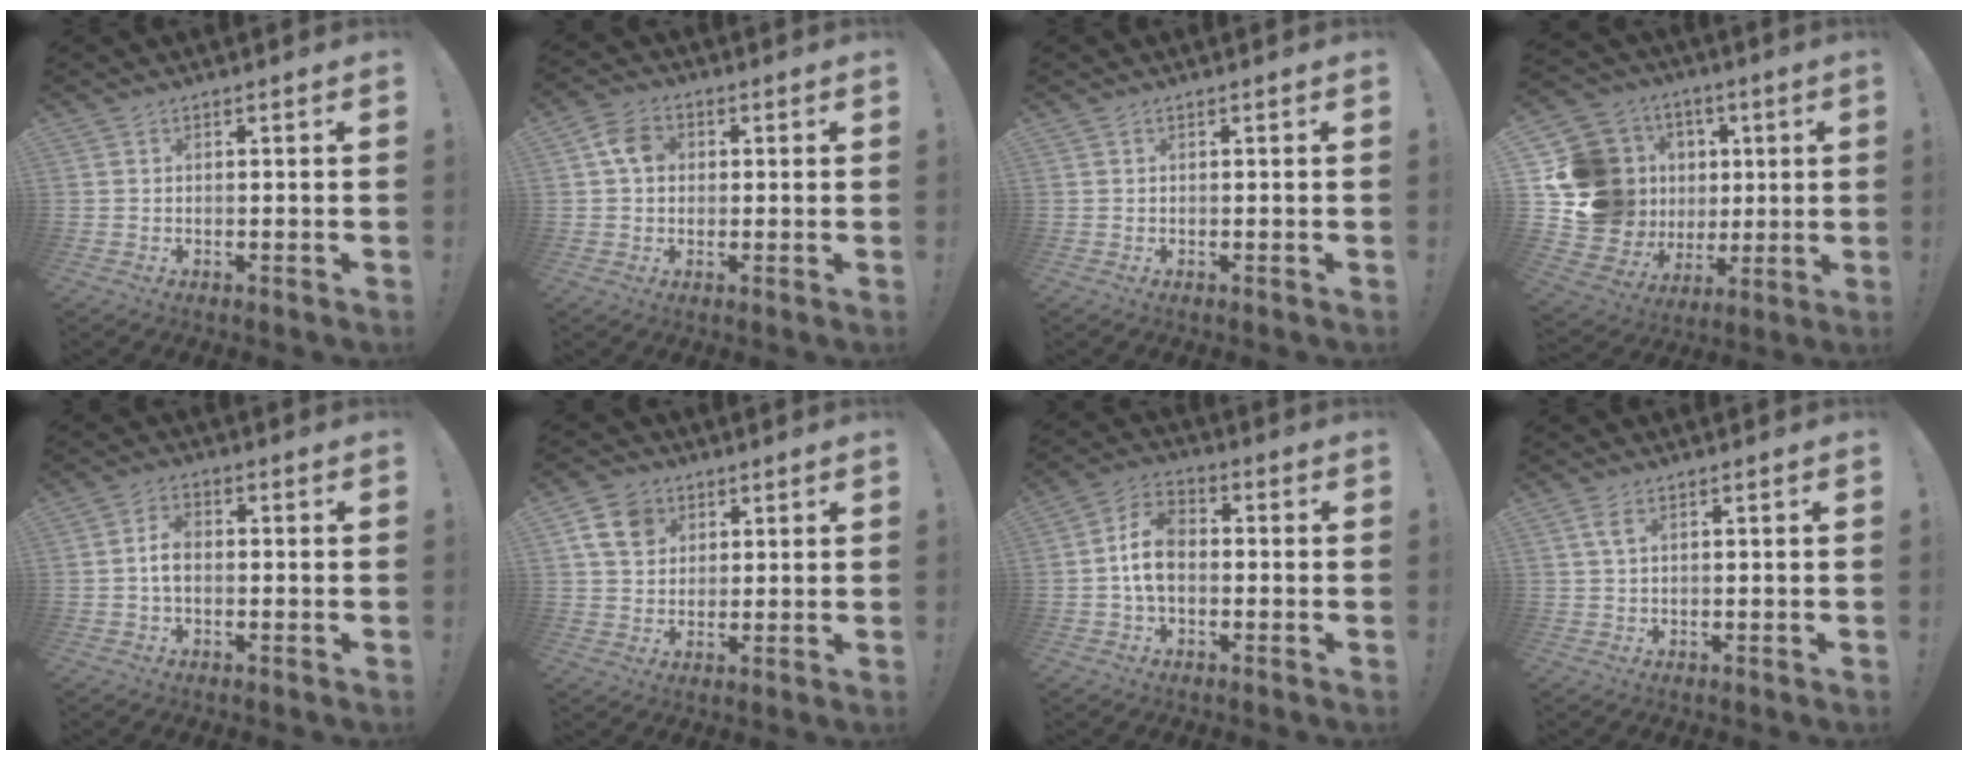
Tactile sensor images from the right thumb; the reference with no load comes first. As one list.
[{"total": 7.1, "force": [1.5, 5.6, 4.2], "torque": [-0.077, 0.011, 0.029]}, {"total": 0.0}, {"total": 21.9, "force": [3.8, 19.2, 9.9], "torque": [-0.189, -0.022, 0.132]}, {"total": 4.8, "force": [-0.5, 3.0, 3.7], "torque": [-0.051, 0.006, -0.010]}, {"total": 9.7, "force": [4.3, 7.5, 4.5], "torque": [-0.073, -0.008, 0.089]}, {"total": 9.5, "force": [-1.1, 6.4, 6.9], "torque": [-0.123, 0.013, -0.018]}, {"total": 2.6, "force": [1.0, 0.8, 2.3], "torque": [-0.042, 0.000, 0.016]}]